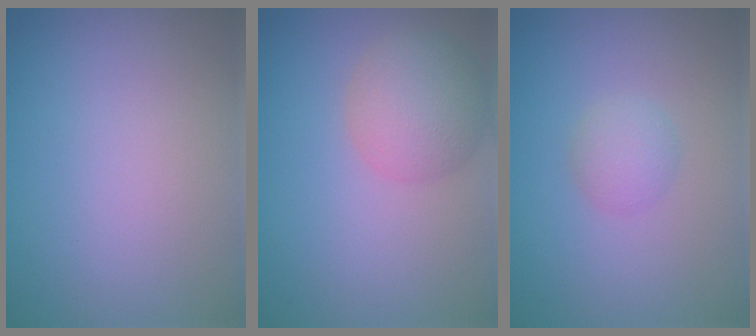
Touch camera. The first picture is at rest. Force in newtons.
{"total": 4.5, "press": 4.5, "slide": 0.2}
{"total": 1.8, "press": 1.8, "slide": 0.1}